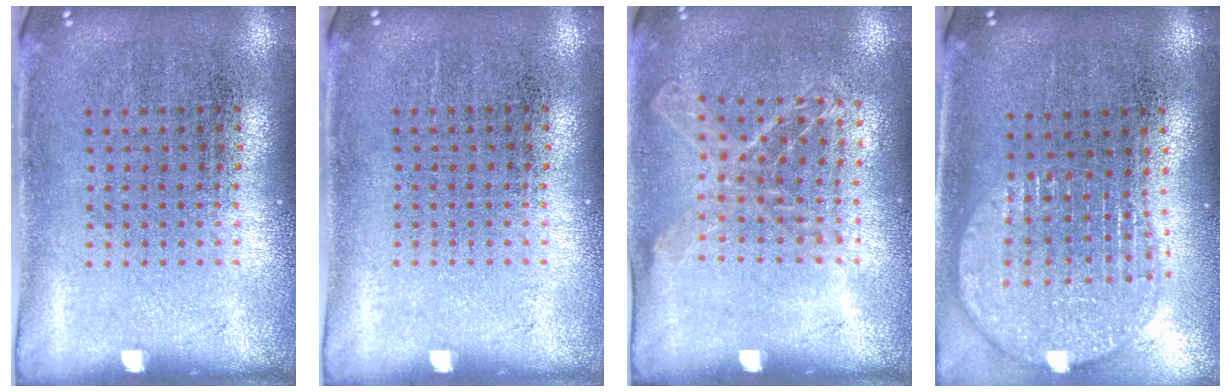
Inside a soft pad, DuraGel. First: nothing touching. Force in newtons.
{"total": 0.0}
{"total": 1.1, "press": 1.1, "slide": 0.3}
{"total": 1.9, "press": 1.6, "slide": 1.0}